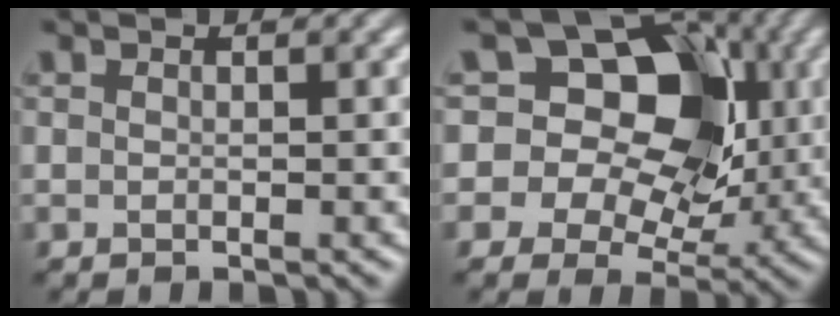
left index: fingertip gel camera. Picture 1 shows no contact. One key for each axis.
{"total": 15.2, "fx": 3.5, "fy": 12.0, "fz": 8.7, "tx": -0.132, "ty": 0.054, "tz": 0.041}